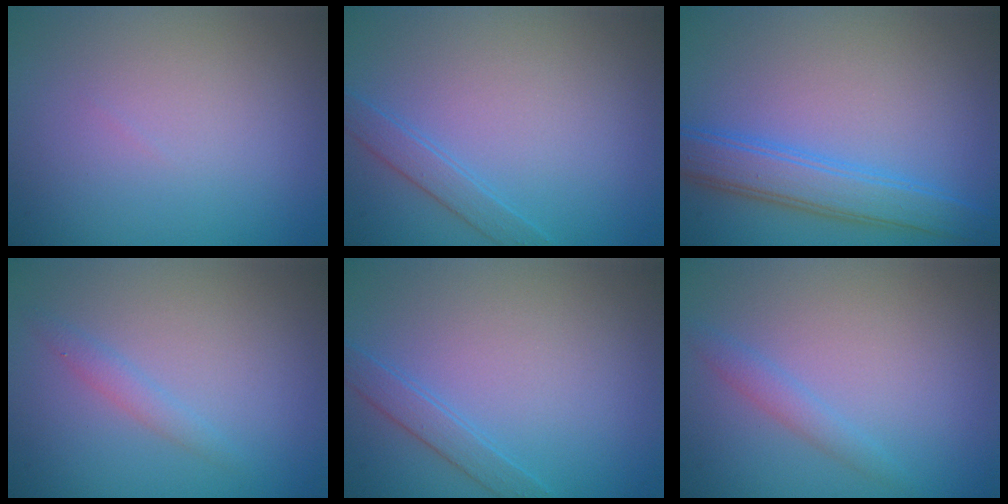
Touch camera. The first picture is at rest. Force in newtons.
{"total": 1.6, "press": 1.6, "slide": 0.1}
{"total": 4.2, "press": 4.2, "slide": 0.1}
{"total": 1.2, "press": 1.2, "slide": 0.1}
{"total": 1.6, "press": 1.6, "slide": 0.1}
{"total": 1.5, "press": 1.5, "slide": 0.1}